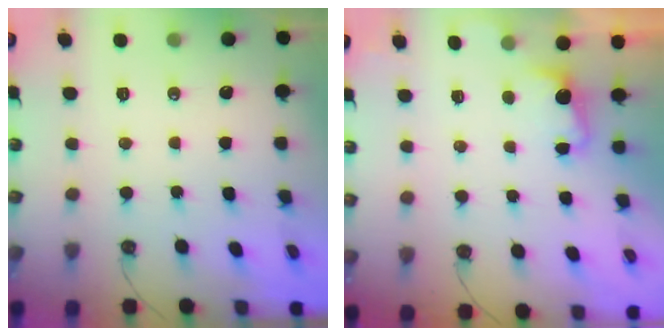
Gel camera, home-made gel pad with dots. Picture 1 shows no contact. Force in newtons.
{"total": 2.6, "press": 2.4, "slide": 1.0}